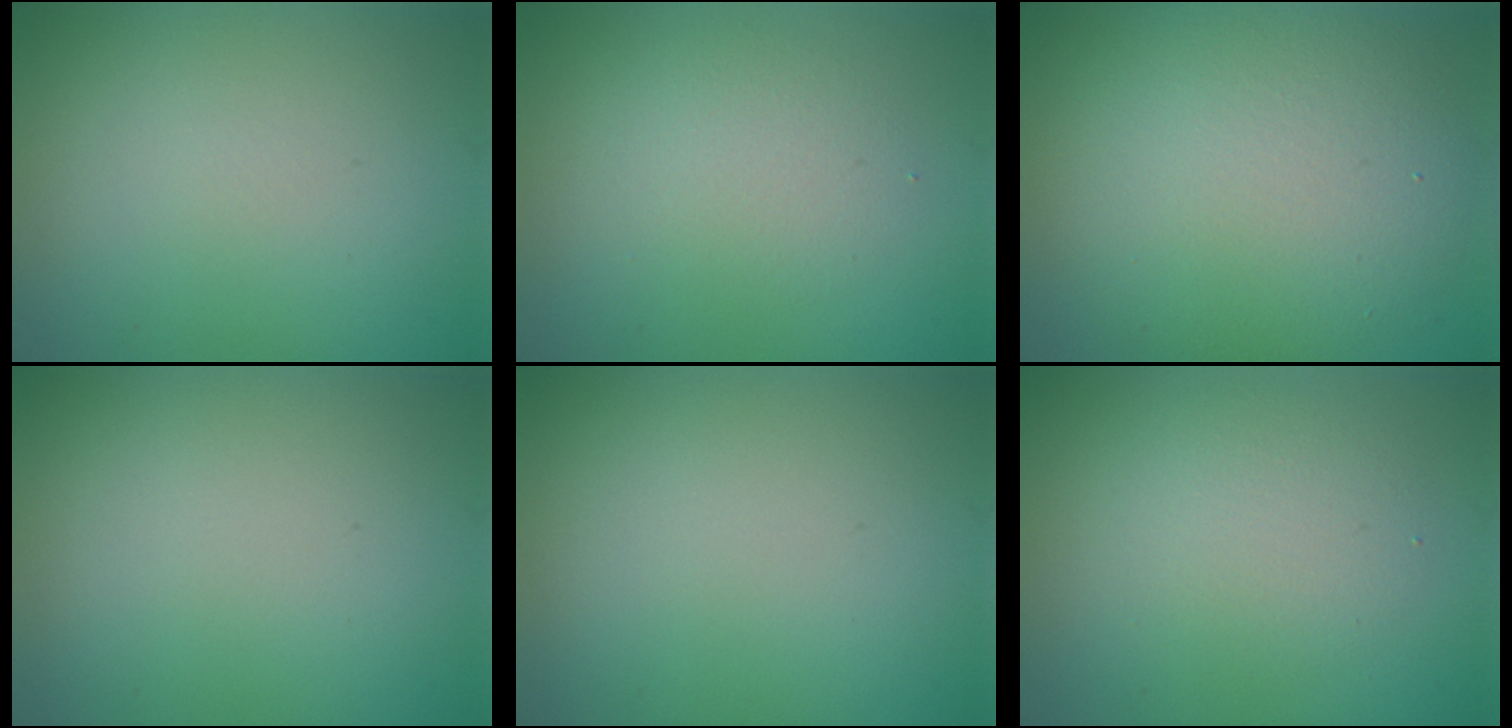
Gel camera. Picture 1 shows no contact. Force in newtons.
{"total": 2.6, "press": 2.6, "slide": 0.1}
{"total": 9.5, "press": 9.5, "slide": 0.3}
{"total": 0.0}
{"total": 0.0}
{"total": 3.2, "press": 3.2, "slide": 0.1}